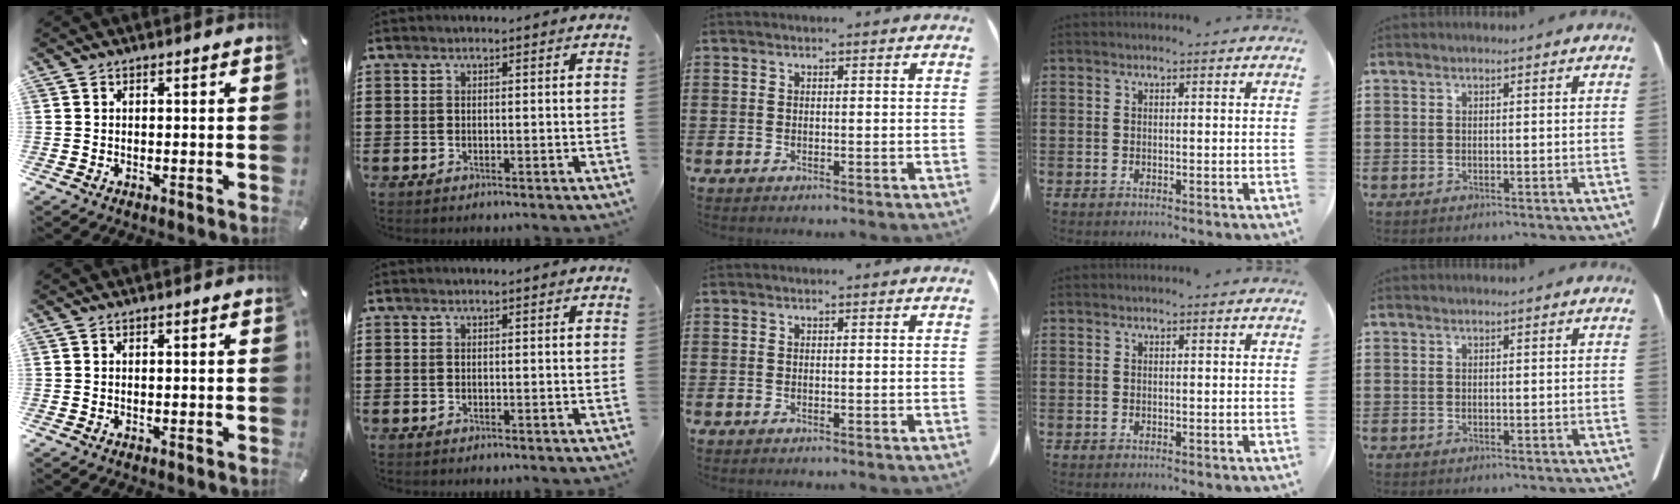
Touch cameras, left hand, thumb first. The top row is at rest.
{}